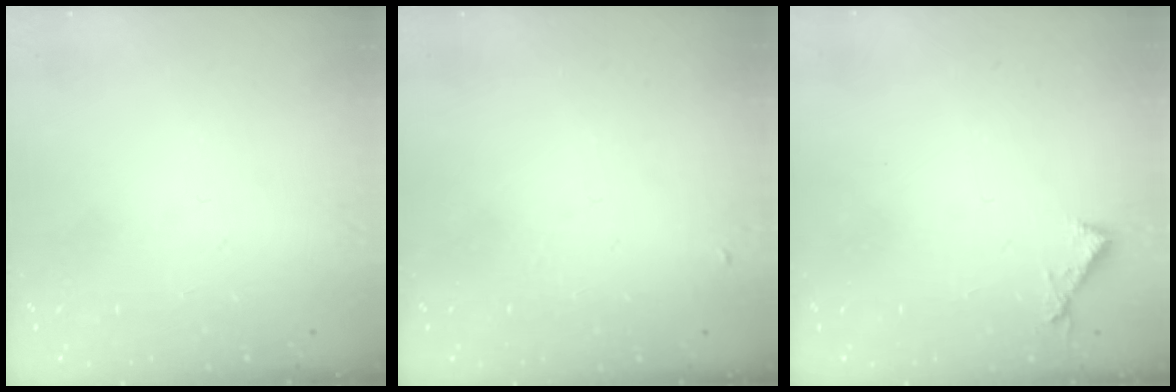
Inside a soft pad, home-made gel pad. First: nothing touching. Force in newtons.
{"total": 3.9, "press": 3.8, "slide": 0.6}
{"total": 4.2, "press": 4.2, "slide": 0.4}